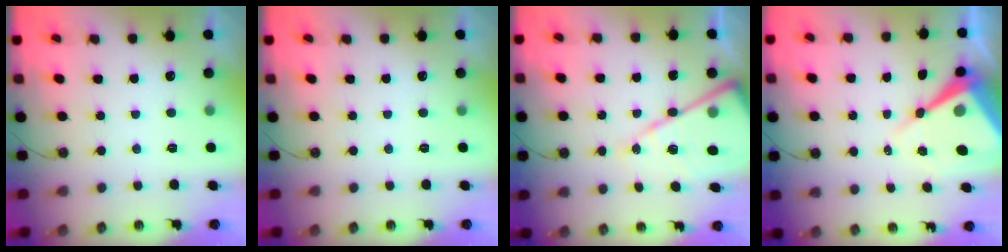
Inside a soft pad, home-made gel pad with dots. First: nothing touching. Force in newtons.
{"total": 0.0}
{"total": 18.5, "press": 18.4, "slide": 1.8}
{"total": 13.4, "press": 13.3, "slide": 1.4}